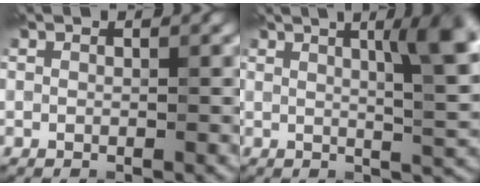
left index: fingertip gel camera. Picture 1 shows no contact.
{"total": 7.9, "force": [2.6, 1.9, 7.2], "torque": [-0.071, 0.013, 0.036]}